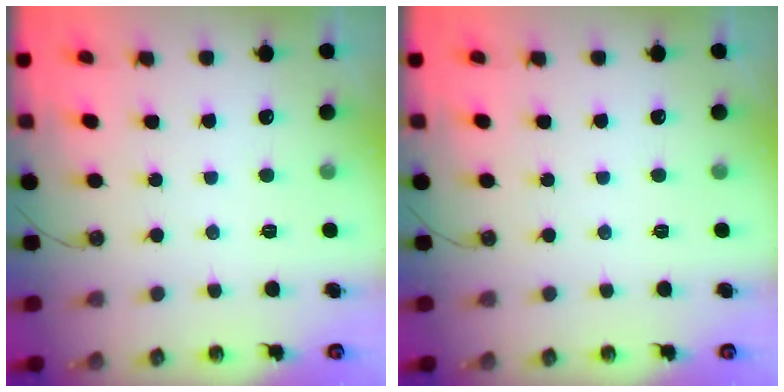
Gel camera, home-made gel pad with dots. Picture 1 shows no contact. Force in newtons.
{"total": 0.0}